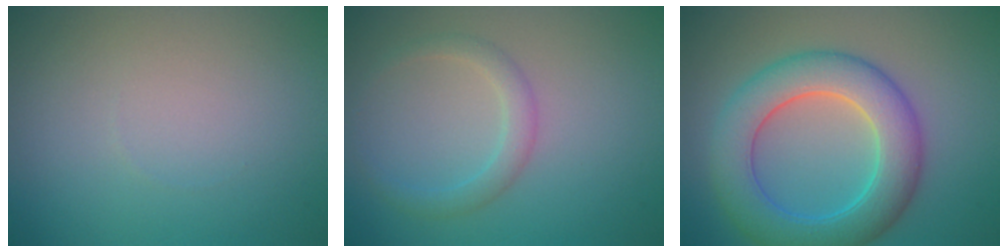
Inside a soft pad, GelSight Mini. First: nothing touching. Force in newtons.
{"total": 2.0, "press": 2.0, "slide": 0.1}
{"total": 7.8, "press": 7.8, "slide": 0.1}